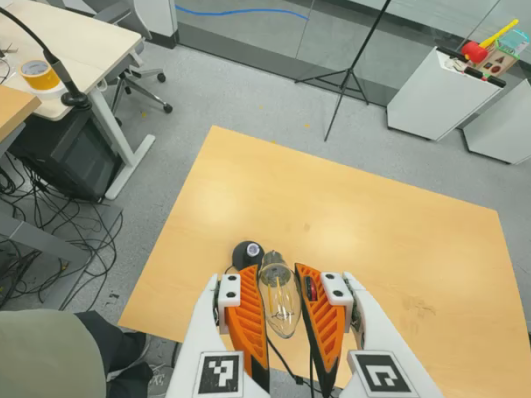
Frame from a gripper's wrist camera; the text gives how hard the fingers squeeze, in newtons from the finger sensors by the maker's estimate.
{"total": 20.3, "left": 21.8, "right": 18.9}